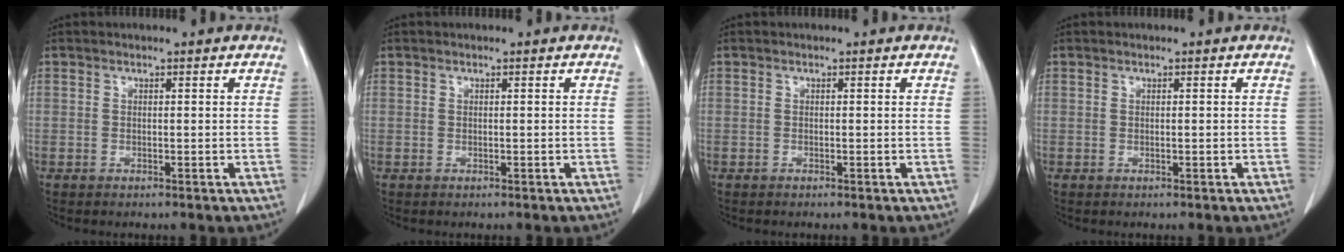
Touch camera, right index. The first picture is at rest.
{"total": 0.0}
{"total": 0.0}
{"total": 0.0}